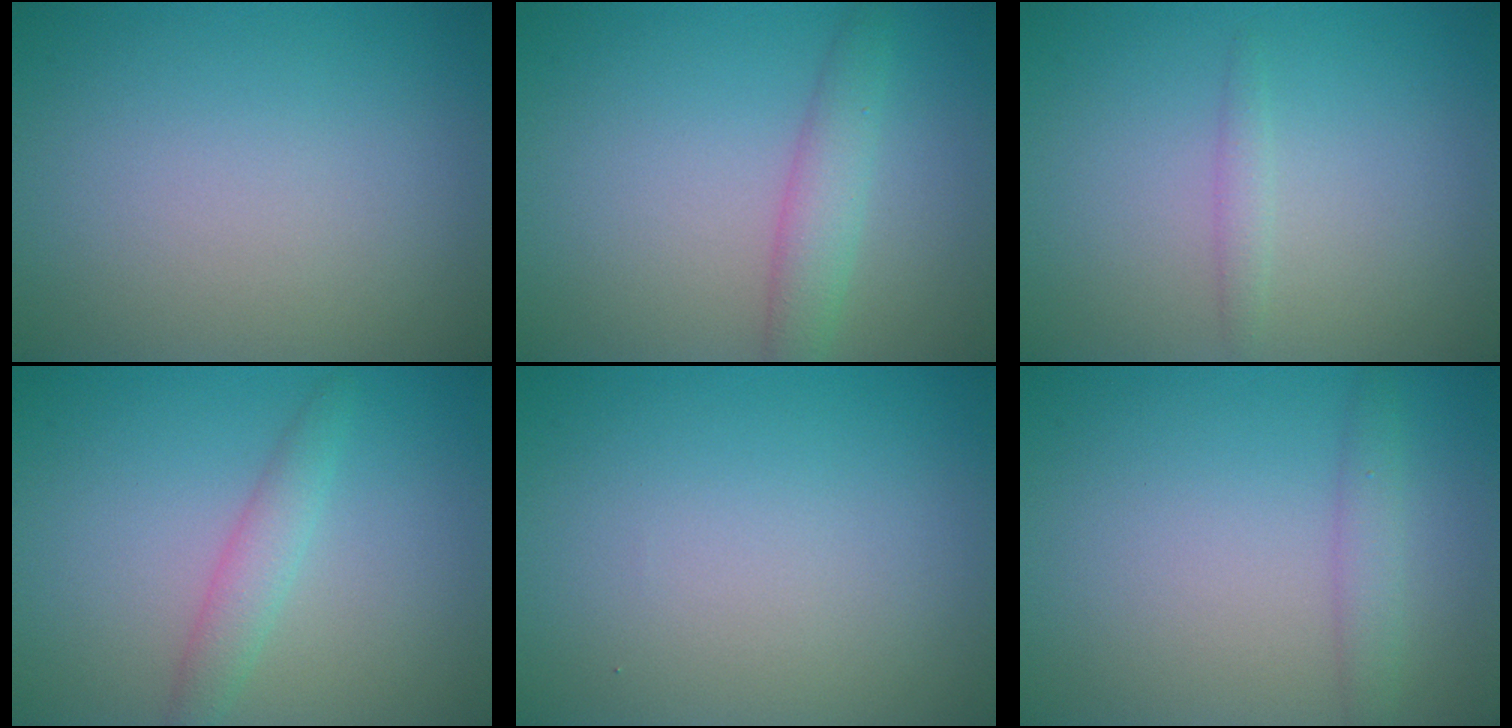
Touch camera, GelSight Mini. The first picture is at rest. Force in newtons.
{"total": 2.7, "press": 2.6, "slide": 0.2}
{"total": 1.0, "press": 0.9, "slide": 0.2}
{"total": 2.1, "press": 2.1, "slide": 0.1}
{"total": 0.0}
{"total": 1.7, "press": 1.7, "slide": 0.2}